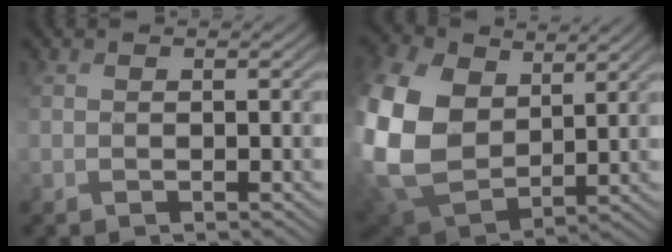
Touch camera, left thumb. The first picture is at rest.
{"total": 15.1, "force": [4.1, 10.9, 9.5], "torque": [-0.287, 0.014, 0.085]}